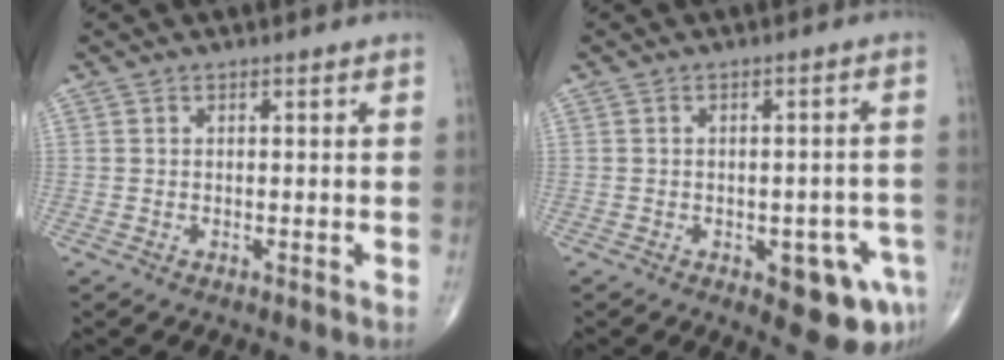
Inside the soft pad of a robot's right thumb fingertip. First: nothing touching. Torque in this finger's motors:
{"motor_torque": [1.37, 1.05, 0.60, -0.64, 0.16]}